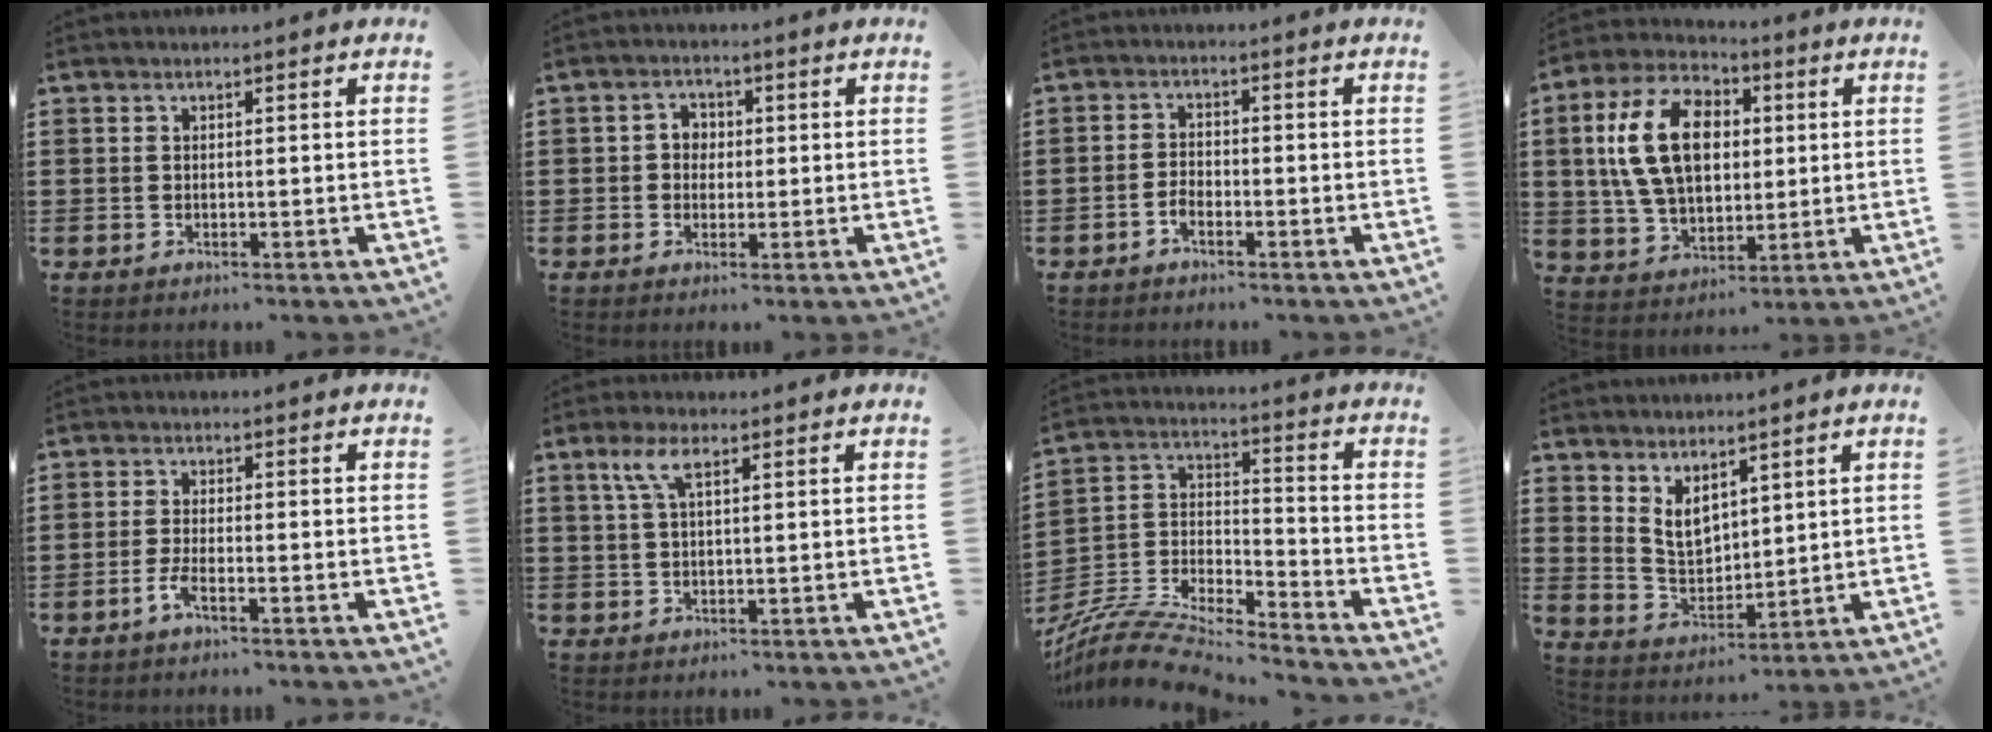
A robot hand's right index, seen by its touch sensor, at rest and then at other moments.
{"total": 2.6, "force": [-0.3, 2.3, 1.2], "torque": [-0.031, 0.011, -0.009]}
{"total": 2.1, "force": [-1.4, 1.0, 1.2], "torque": [-0.026, 0.004, -0.028]}
{"total": 13.7, "force": [2.2, 8.8, 10.2], "torque": [-0.231, 0.017, 0.035]}
{"total": 2.6, "force": [-1.6, 0.4, 2.0], "torque": [-0.050, -0.005, -0.034]}
{"total": 3.8, "force": [1.7, 1.2, 3.2], "torque": [-0.070, 0.008, 0.028]}
{"total": 9.2, "force": [-8.6, 1.3, 2.9], "torque": [-0.063, 0.005, -0.176]}
{"total": 5.2, "force": [3.0, 3.2, 2.8], "torque": [-0.059, -0.002, 0.056]}